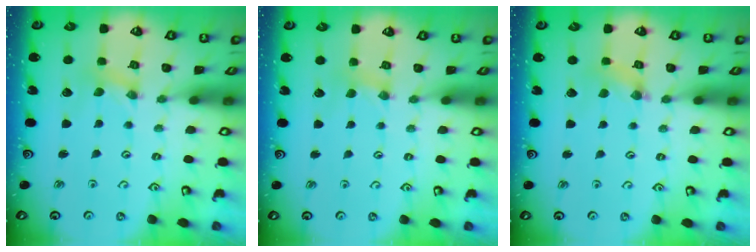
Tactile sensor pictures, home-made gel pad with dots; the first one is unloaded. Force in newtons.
{"total": 2.5, "press": 2.5, "slide": 0.4}
{"total": 1.6, "press": 1.6, "slide": 0.2}